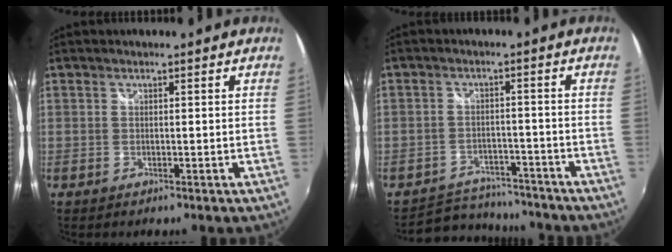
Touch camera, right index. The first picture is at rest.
{"total": 10.0, "force": [-8.8, 4.6, 1.4], "torque": [-0.046, 0.020, -0.116]}